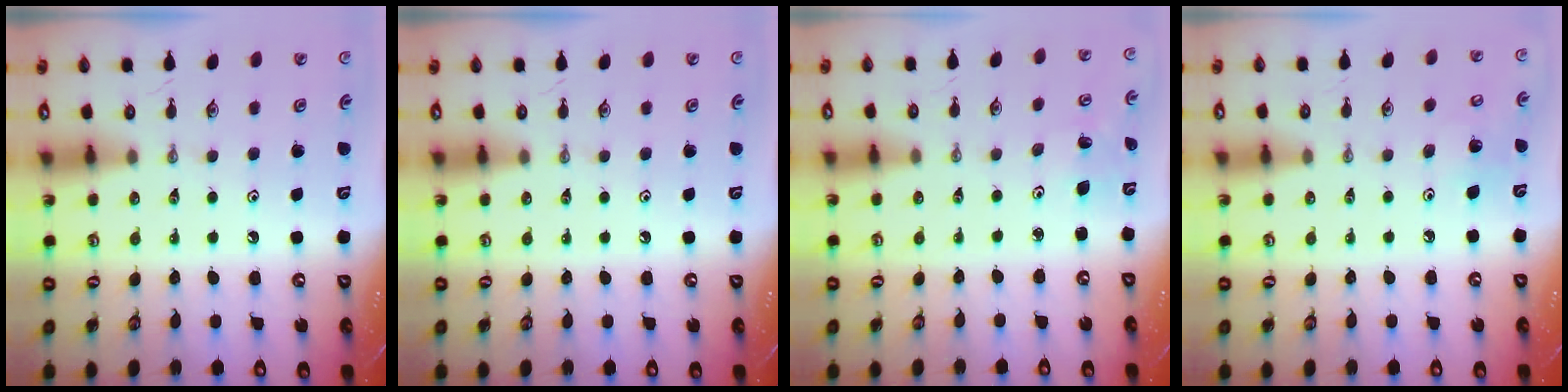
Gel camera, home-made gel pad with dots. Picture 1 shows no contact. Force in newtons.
{"total": 0.0}
{"total": 2.8, "press": 2.8, "slide": 0.3}
{"total": 5.5, "press": 5.4, "slide": 0.8}